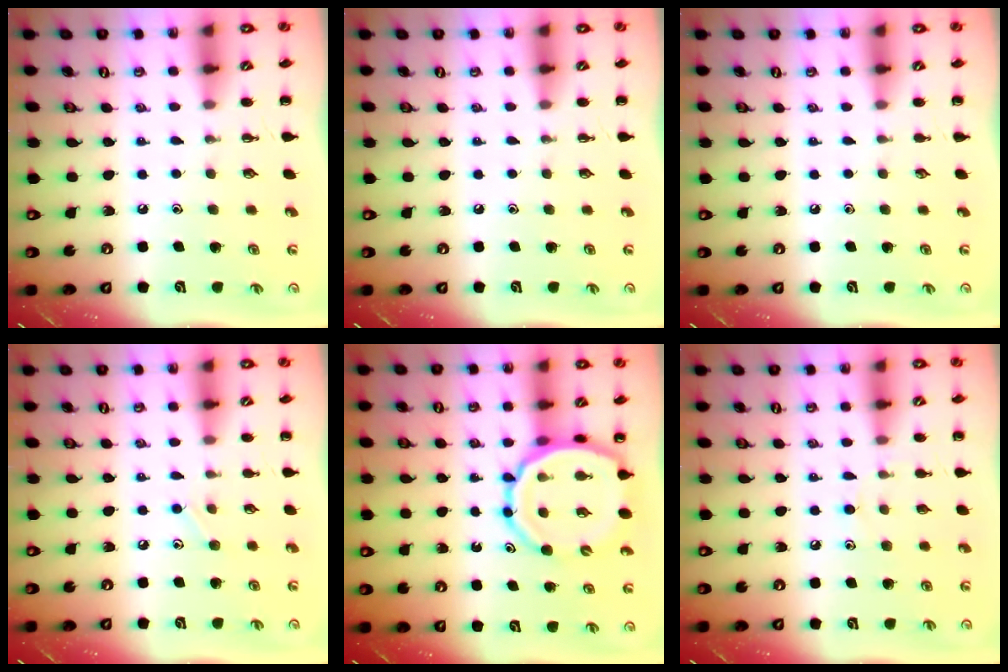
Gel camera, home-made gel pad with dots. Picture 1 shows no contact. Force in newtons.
{"total": 0.0}
{"total": 0.0}
{"total": 6.6, "press": 6.2, "slide": 2.3}
{"total": 13.8, "press": 13.2, "slide": 3.9}
{"total": 7.1, "press": 6.8, "slide": 1.9}